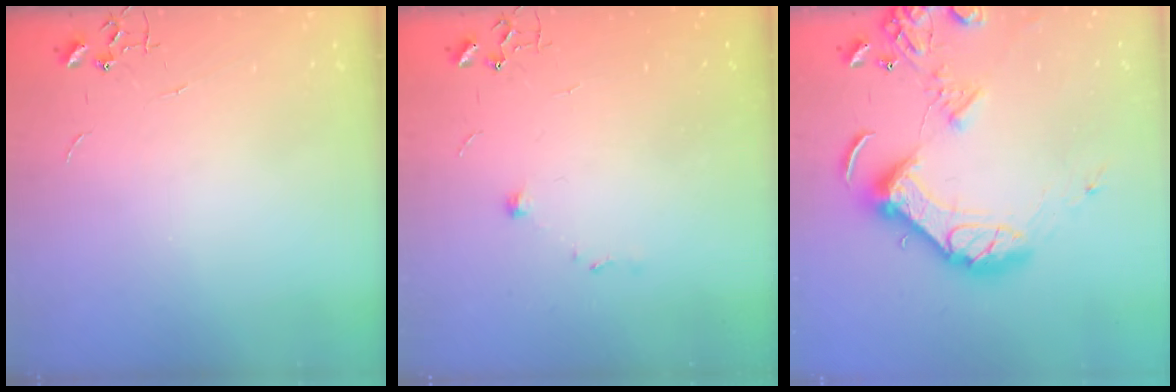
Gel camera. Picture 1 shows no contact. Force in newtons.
{"total": 5.6, "press": 5.2, "slide": 1.9}
{"total": 16.3, "press": 16.1, "slide": 2.7}